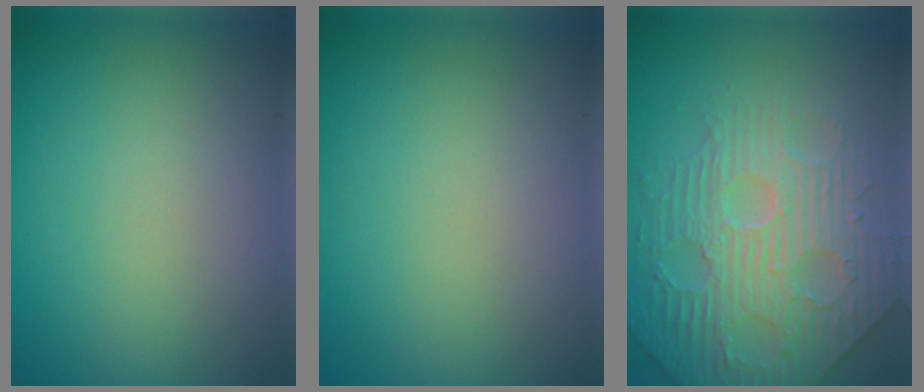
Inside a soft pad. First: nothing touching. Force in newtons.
{"total": 0.0}
{"total": 4.7, "press": 4.7, "slide": 0.2}